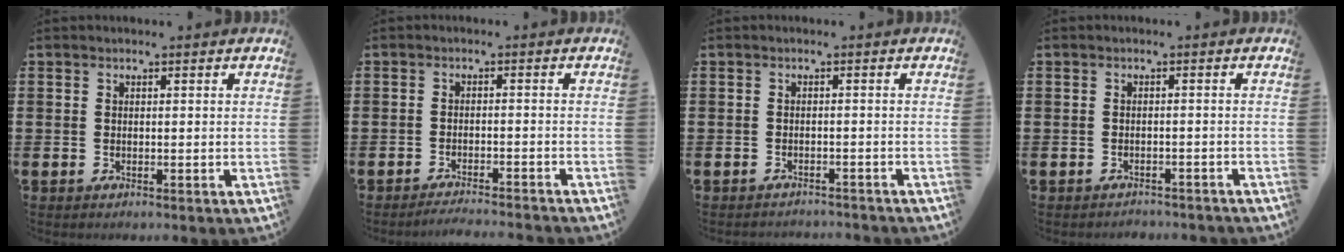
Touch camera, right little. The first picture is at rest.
{"total": 1.8, "force": [-1.7, -0.2, 0.3], "torque": [-0.005, 0.004, -0.034]}
{"total": 1.1, "force": [-1.1, 0.0, -0.1], "torque": [-0.003, 0.002, -0.022]}
{"total": 1.1, "force": [-1.1, 0.1, -0.1], "torque": [-0.002, 0.002, -0.024]}